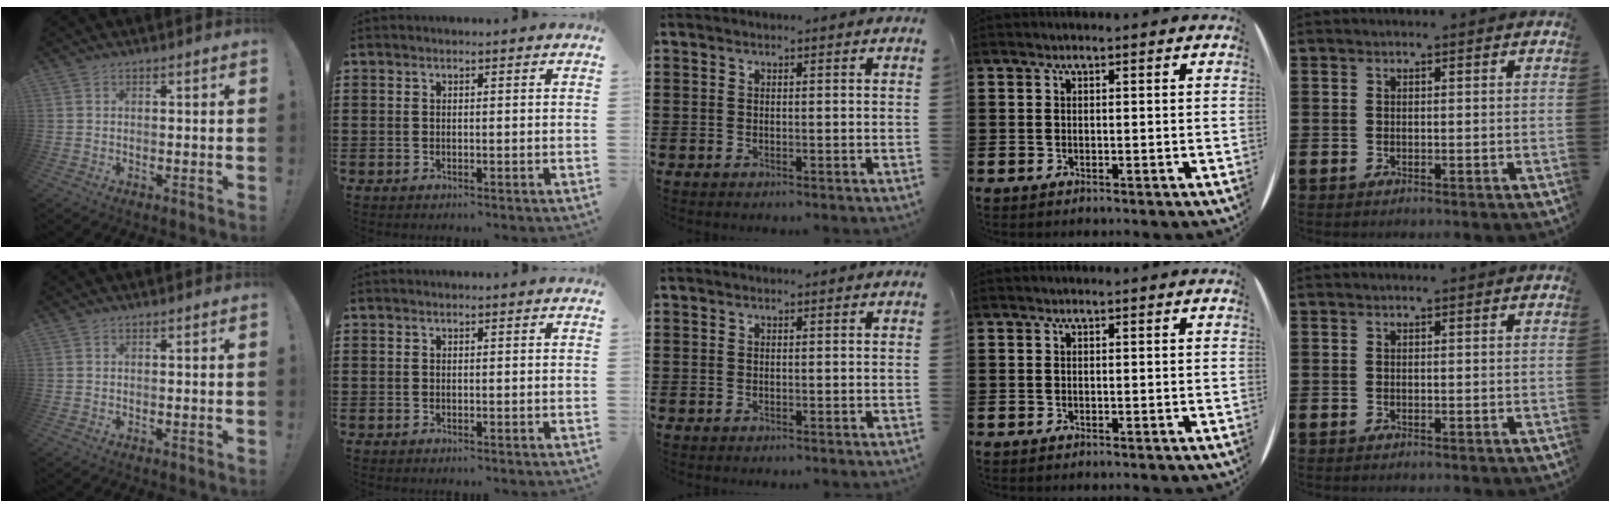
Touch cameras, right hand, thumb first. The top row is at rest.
{}